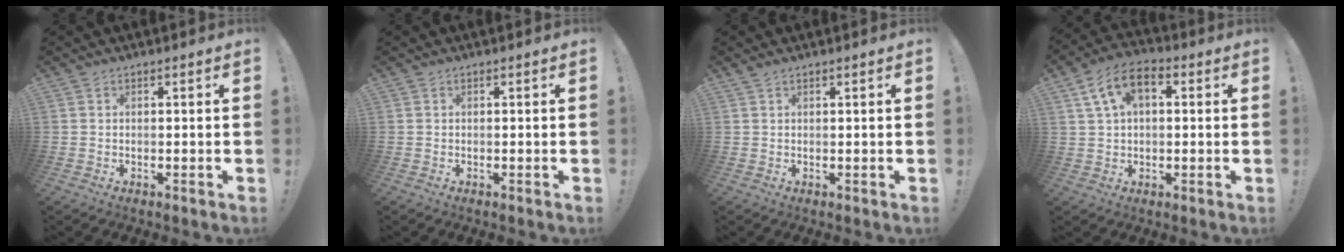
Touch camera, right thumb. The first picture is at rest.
{"total": 0.0}
{"total": 0.6, "force": [0.5, -0.1, 0.3], "torque": [-0.007, 0.000, 0.009]}
{"total": 9.6, "force": [3.0, 5.9, 6.9], "torque": [-0.117, 0.008, 0.062]}